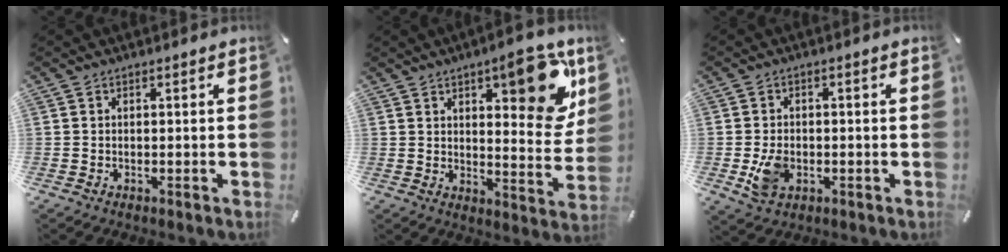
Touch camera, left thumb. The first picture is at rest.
{"total": 15.4, "force": [8.8, 6.1, 11.0], "torque": [-0.123, -0.058, 0.139]}
{"total": 6.1, "force": [-1.3, 4.4, 4.0], "torque": [-0.083, -0.001, -0.026]}